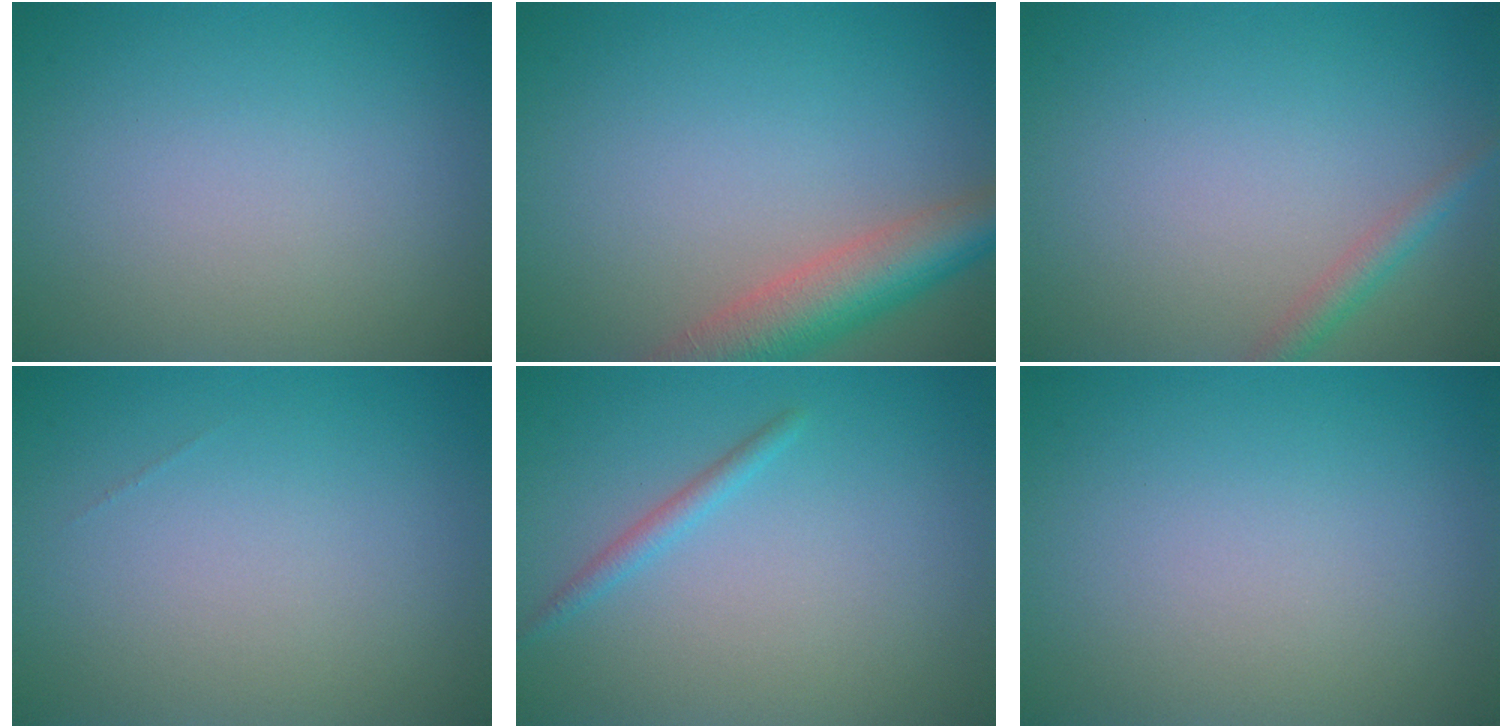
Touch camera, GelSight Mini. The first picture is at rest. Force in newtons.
{"total": 6.2, "press": 6.2, "slide": 0.5}
{"total": 1.7, "press": 1.7, "slide": 0.1}
{"total": 0.0}
{"total": 1.3, "press": 1.2, "slide": 0.1}
{"total": 0.0}